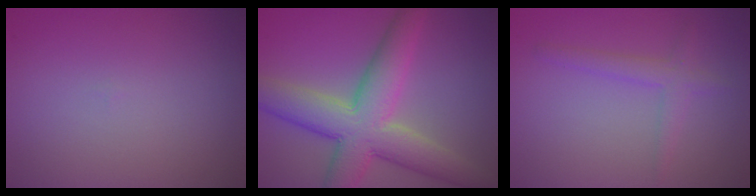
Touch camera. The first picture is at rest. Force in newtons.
{"total": 8.7, "press": 8.6, "slide": 0.4}
{"total": 2.0, "press": 2.0, "slide": 0.1}